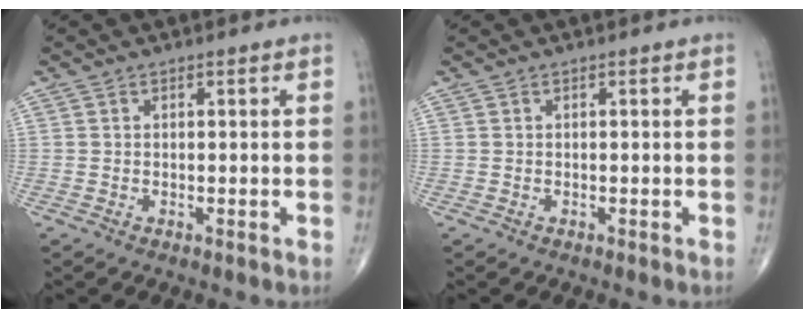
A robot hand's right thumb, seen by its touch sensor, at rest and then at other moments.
{"total": 0.0}